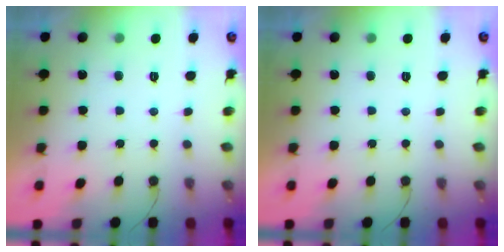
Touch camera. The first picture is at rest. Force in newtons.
{"total": 0.0}